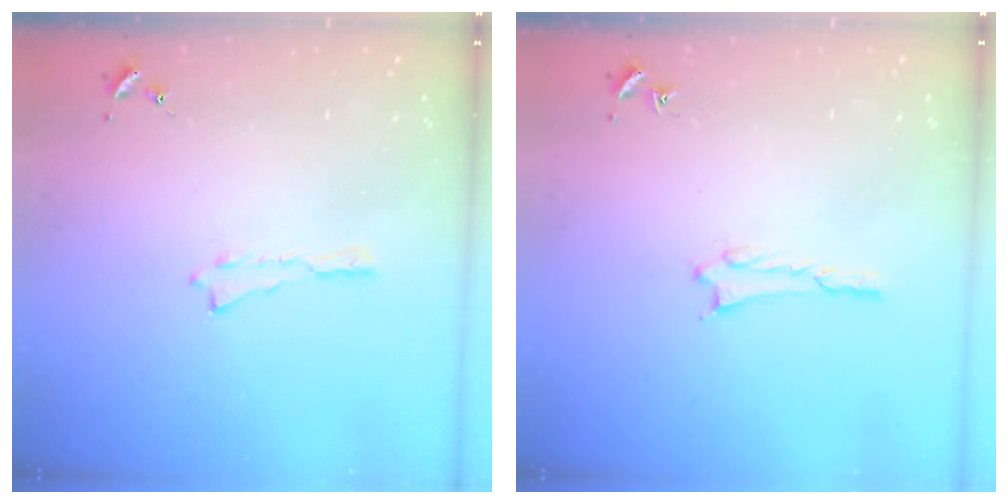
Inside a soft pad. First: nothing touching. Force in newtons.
{"total": 1.4, "press": 1.4, "slide": 0.2}